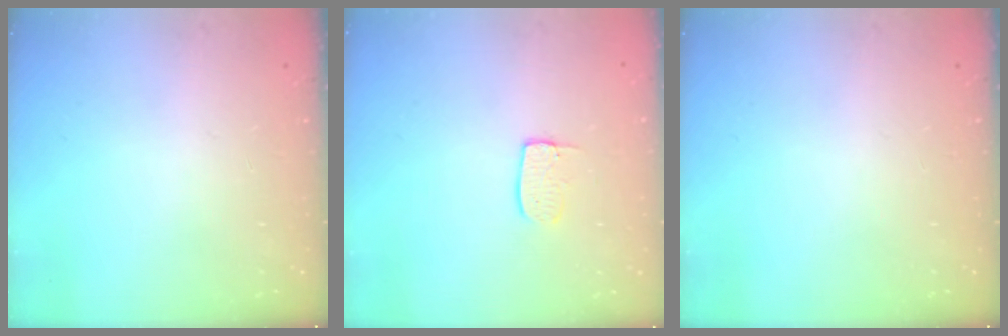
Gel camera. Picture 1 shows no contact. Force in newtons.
{"total": 6.0, "press": 6.0, "slide": 0.4}
{"total": 0.0}